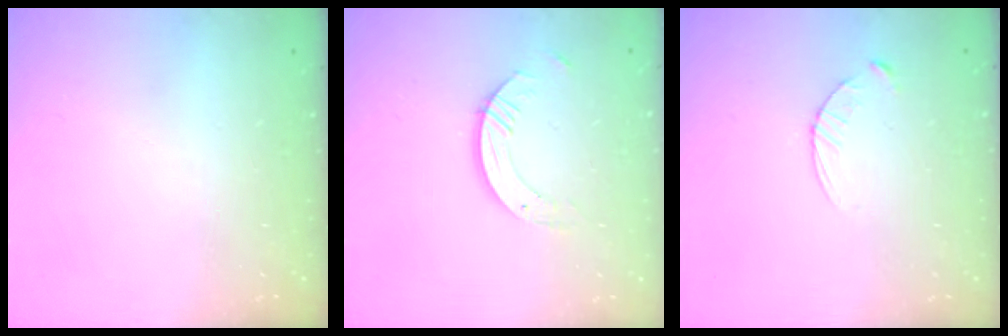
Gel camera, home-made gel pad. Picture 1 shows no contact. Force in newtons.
{"total": 6.3, "press": 6.3, "slide": 0.5}
{"total": 4.0, "press": 4.0, "slide": 0.5}